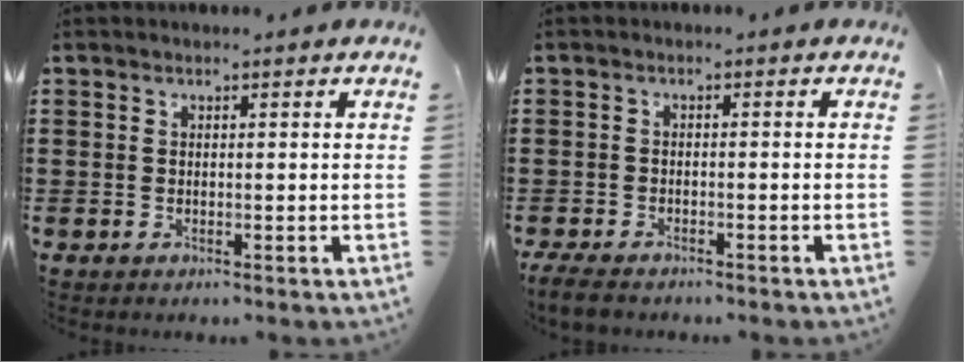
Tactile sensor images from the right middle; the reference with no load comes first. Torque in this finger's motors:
{"motor_torque": [0.24, 0.13, 0.15, 0.07]}